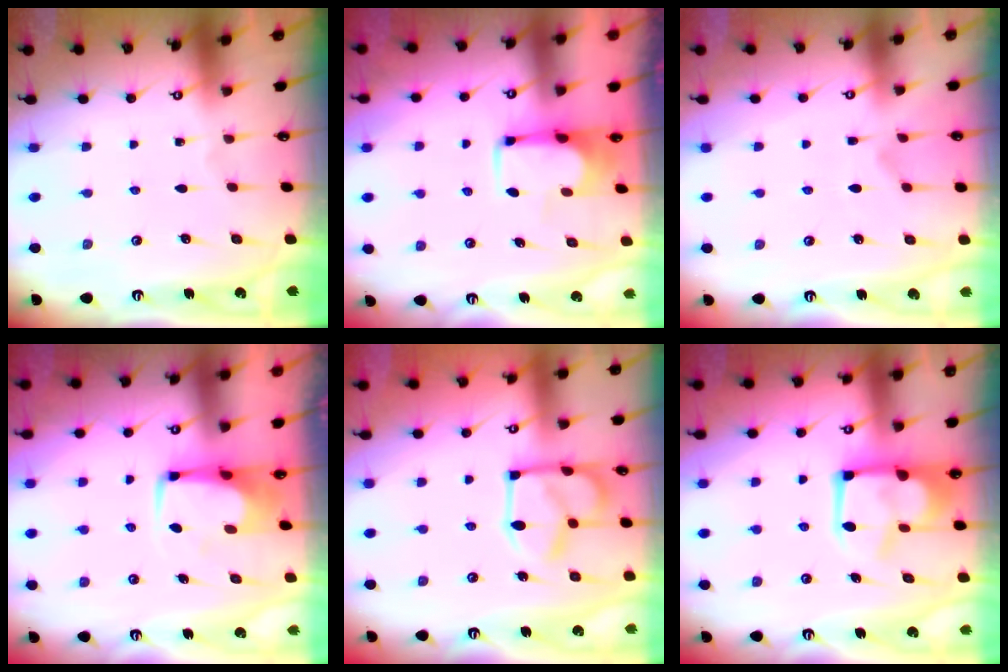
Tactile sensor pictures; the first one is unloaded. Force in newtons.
{"total": 3.7, "press": 3.7, "slide": 0.2}
{"total": 3.5, "press": 3.3, "slide": 1.2}
{"total": 1.0, "press": 0.8, "slide": 0.7}
{"total": 11.1, "press": 11.1, "slide": 0.4}
{"total": 9.5, "press": 9.4, "slide": 1.1}